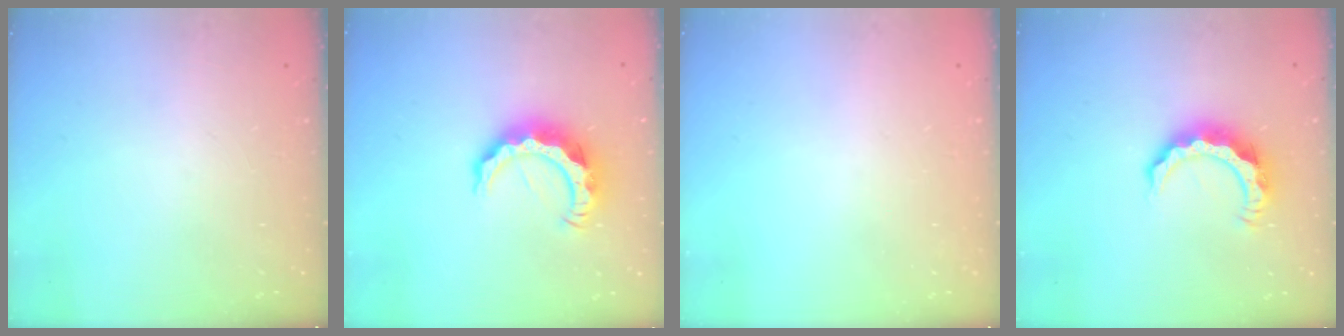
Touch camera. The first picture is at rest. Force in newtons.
{"total": 10.8, "press": 10.8, "slide": 1.2}
{"total": 1.6, "press": 1.6, "slide": 0.1}
{"total": 9.0, "press": 9.0, "slide": 0.4}